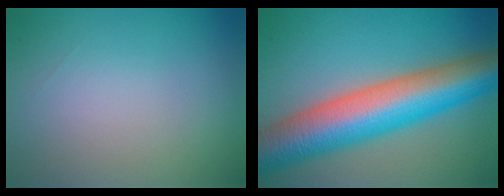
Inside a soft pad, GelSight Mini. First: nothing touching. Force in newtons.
{"total": 12.3, "press": 12.3, "slide": 0.1}